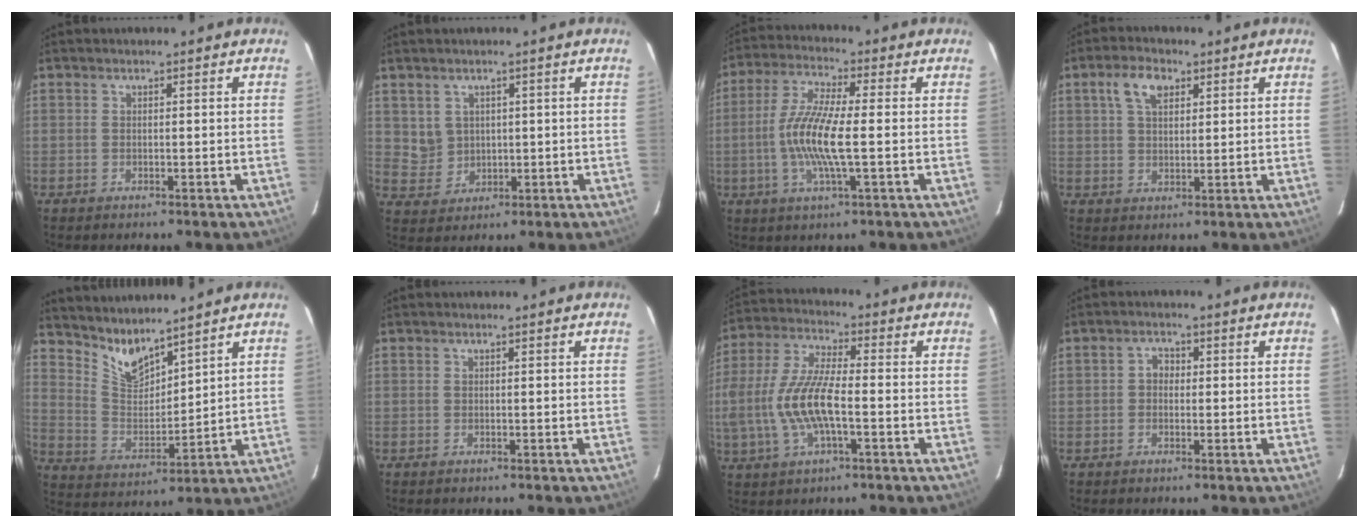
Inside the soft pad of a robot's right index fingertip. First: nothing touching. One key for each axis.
{"total": 4.5, "fx": 1.6, "fy": 4.1, "fz": 0.9, "tx": -0.017, "ty": 0.008, "tz": 0.044}
{"total": 10.8, "fx": -1.4, "fy": 1.1, "fz": 10.7, "tx": -0.220, "ty": -0.002, "tz": -0.033}
{"total": 5.6, "fx": 2.7, "fy": 2.9, "fz": 4.0, "tx": -0.074, "ty": 0.014, "tz": 0.048}
{"total": 8.2, "fx": 7.3, "fy": 1.7, "fz": 3.3, "tx": -0.063, "ty": -0.013, "tz": 0.148}
{"total": 0.0}
{"total": 13.7, "fx": -2.9, "fy": 4.4, "fz": 12.7, "tx": -0.271, "ty": -0.002, "tz": -0.056}
{"total": 1.8, "fx": -0.2, "fy": 1.4, "fz": 1.0, "tx": -0.018, "ty": 0.006, "tz": -0.007}